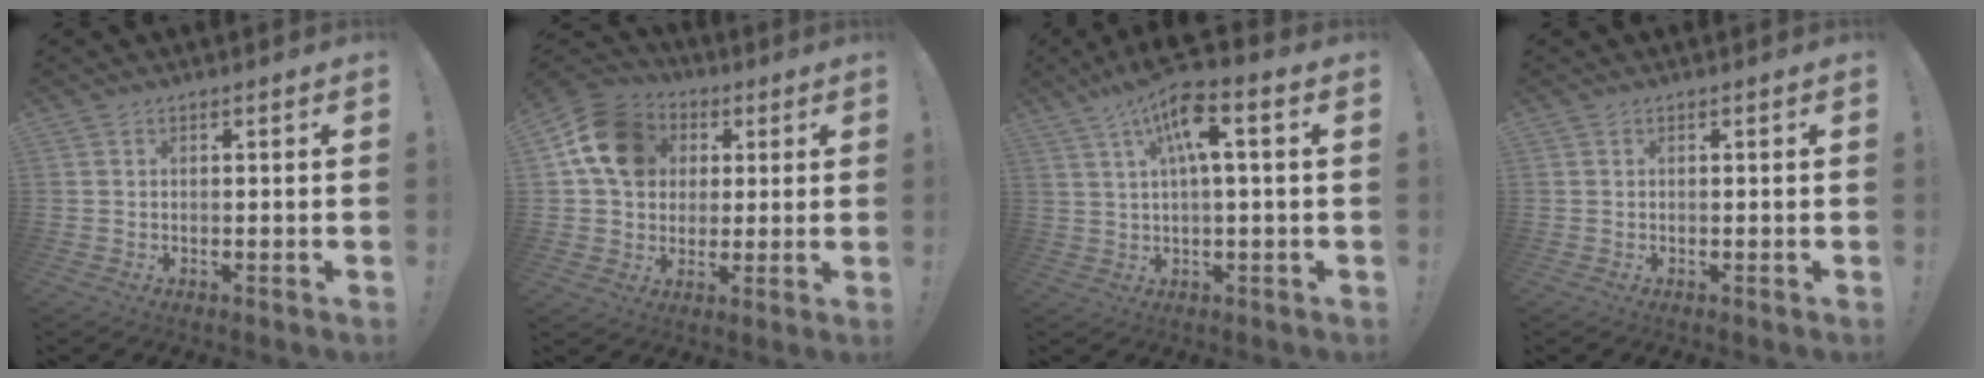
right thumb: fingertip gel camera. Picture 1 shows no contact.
{"total": 16.1, "force": [4.6, 13.0, 8.3], "torque": [-0.121, -0.005, 0.092]}
{"total": 12.2, "force": [4.4, 2.0, 11.2], "torque": [-0.195, -0.013, 0.065]}
{"total": 0.0}